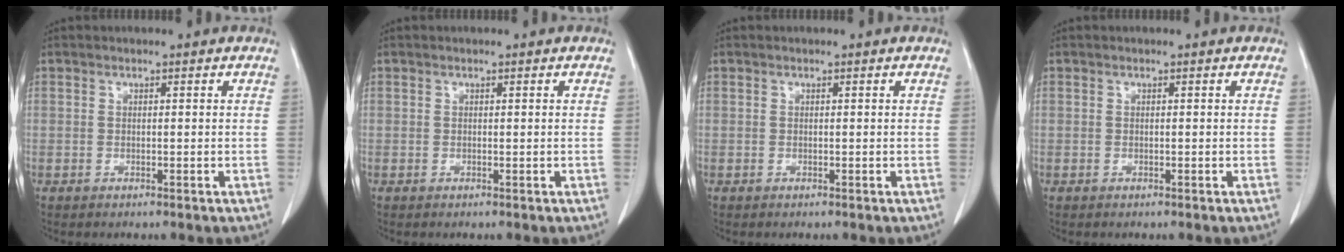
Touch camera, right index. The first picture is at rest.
{"total": 0.0}
{"total": 0.0}
{"total": 0.0}